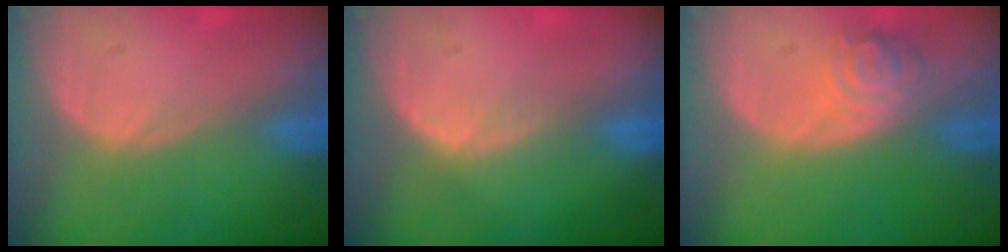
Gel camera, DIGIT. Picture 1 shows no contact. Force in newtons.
{"total": 2.3, "press": 1.6, "slide": 1.6}
{"total": 4.6, "press": 4.2, "slide": 1.8}